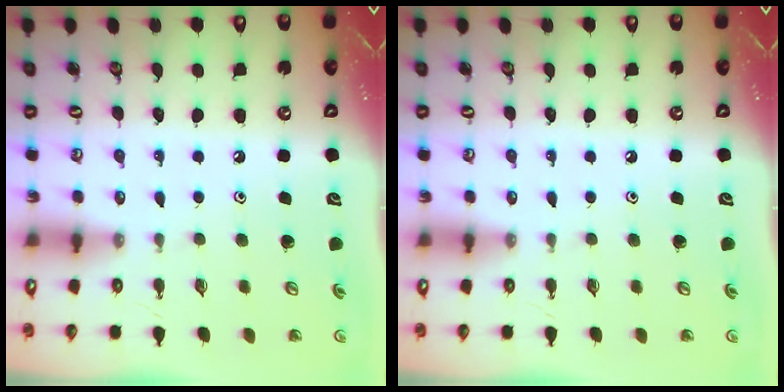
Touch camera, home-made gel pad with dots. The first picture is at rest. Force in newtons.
{"total": 0.0}